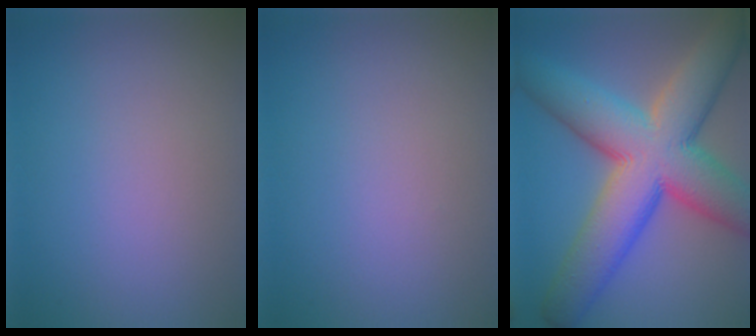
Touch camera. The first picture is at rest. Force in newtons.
{"total": 0.0}
{"total": 14.3, "press": 14.3, "slide": 0.7}